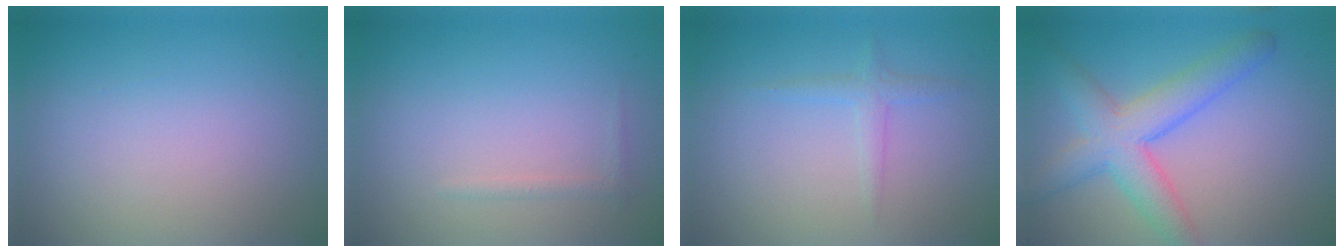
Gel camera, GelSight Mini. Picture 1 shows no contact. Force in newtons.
{"total": 0.7, "press": 0.7, "slide": 0.0}
{"total": 1.3, "press": 1.3, "slide": 0.0}
{"total": 5.6, "press": 5.6, "slide": 0.2}